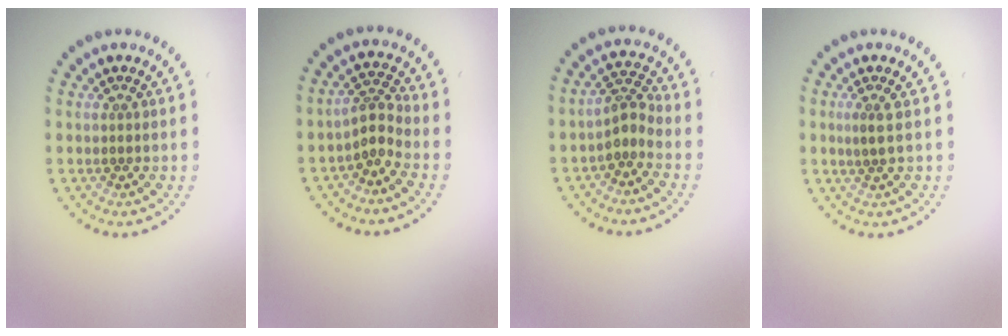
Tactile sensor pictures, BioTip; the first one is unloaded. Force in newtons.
{"total": 2.2, "press": 1.5, "slide": 1.7}
{"total": 2.3, "press": 1.6, "slide": 1.6}
{"total": 1.3, "press": 1.0, "slide": 0.8}